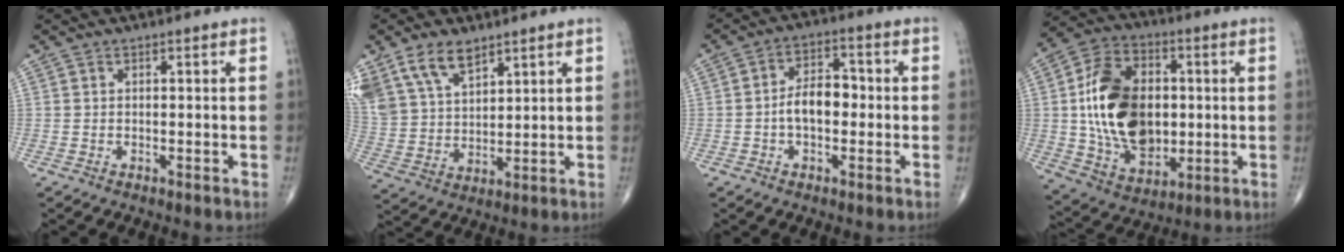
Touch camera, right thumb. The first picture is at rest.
{"total": 13.4, "force": [8.4, 7.5, 7.3], "torque": [-0.136, -0.018, 0.175]}
{"total": 7.1, "force": [-0.9, 4.2, 5.6], "torque": [-0.082, 0.026, -0.023]}
{"total": 20.5, "force": [0.9, 13.8, 15.0], "torque": [-0.235, 0.004, 0.024]}